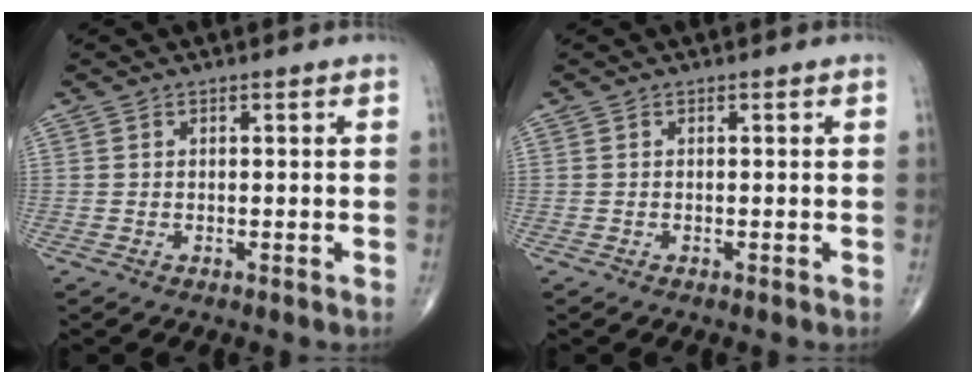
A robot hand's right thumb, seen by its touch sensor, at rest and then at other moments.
{"total": 0.0}